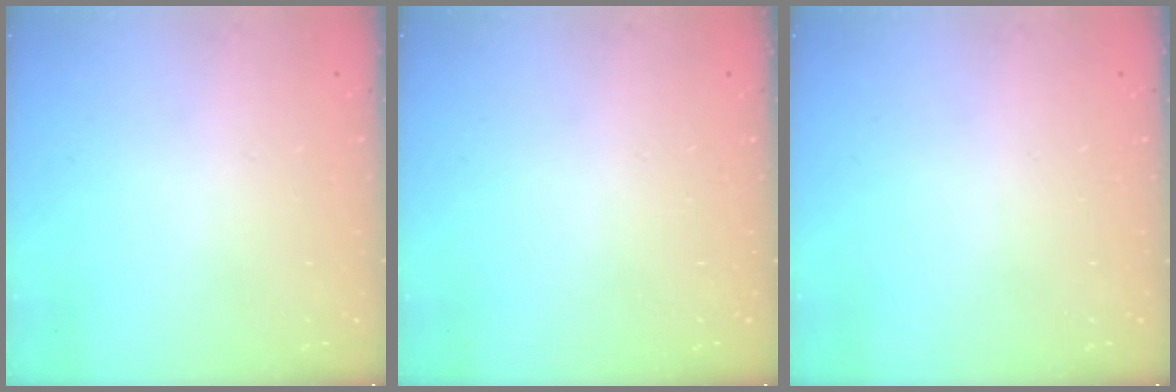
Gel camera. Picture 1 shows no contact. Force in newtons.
{"total": 0.0}
{"total": 0.0}